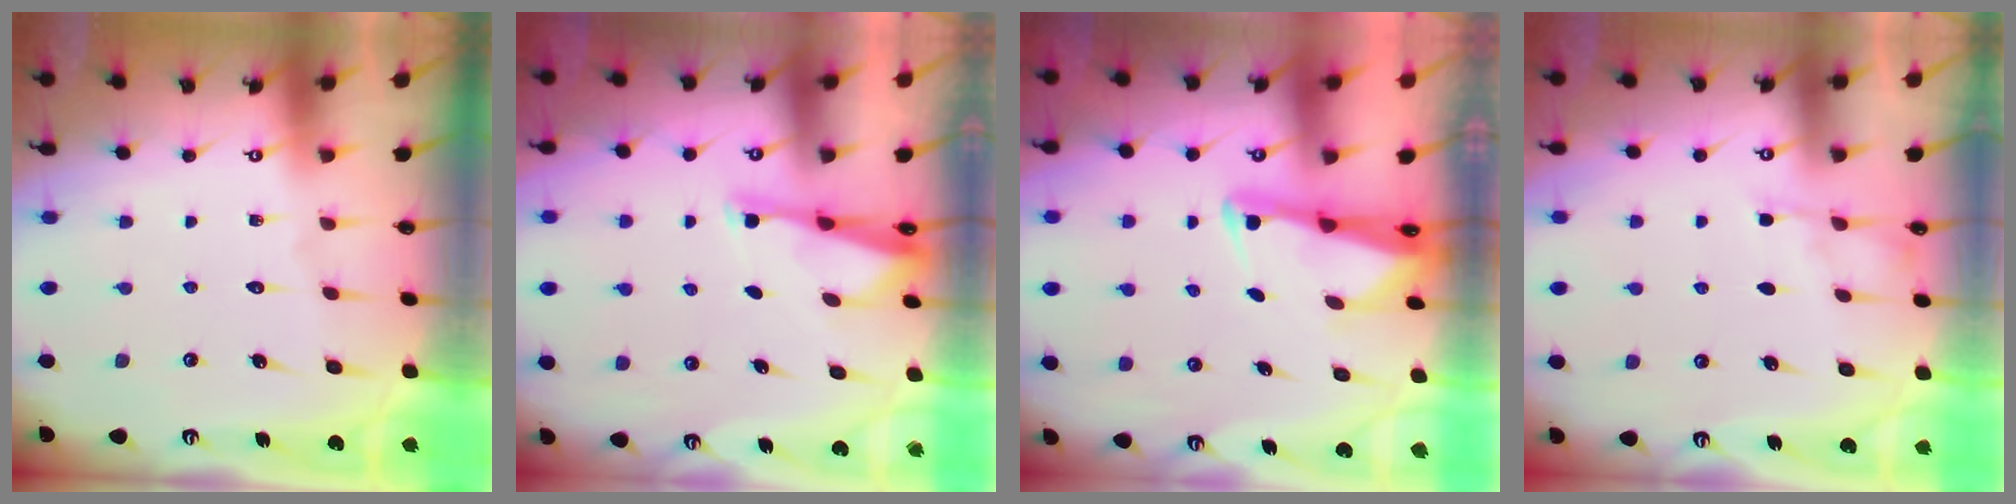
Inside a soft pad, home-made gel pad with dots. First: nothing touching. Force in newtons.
{"total": 3.8, "press": 3.6, "slide": 1.0}
{"total": 2.6, "press": 2.6, "slide": 0.5}
{"total": 2.2, "press": 2.2, "slide": 0.3}